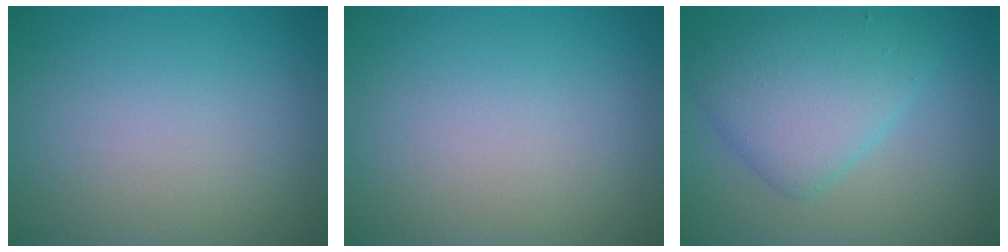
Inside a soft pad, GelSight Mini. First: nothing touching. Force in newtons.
{"total": 0.0}
{"total": 5.4, "press": 5.4, "slide": 0.2}